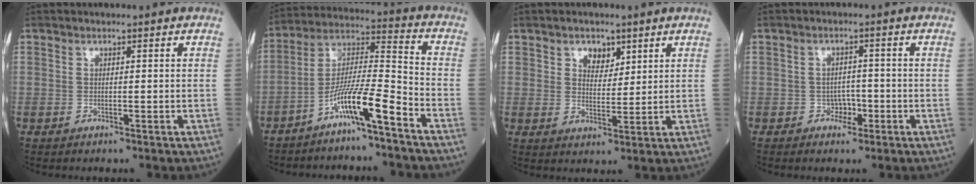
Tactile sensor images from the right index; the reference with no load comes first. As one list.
[{"total": 10.2, "force": [-6.4, -0.1, 7.9], "torque": [-0.156, 0.008, -0.121]}, {"total": 3.8, "force": [2.1, 2.4, 1.9], "torque": [-0.031, 0.001, 0.039]}, {"total": 2.4, "force": [-1.2, 1.8, 1.1], "torque": [-0.007, 0.008, -0.017]}]